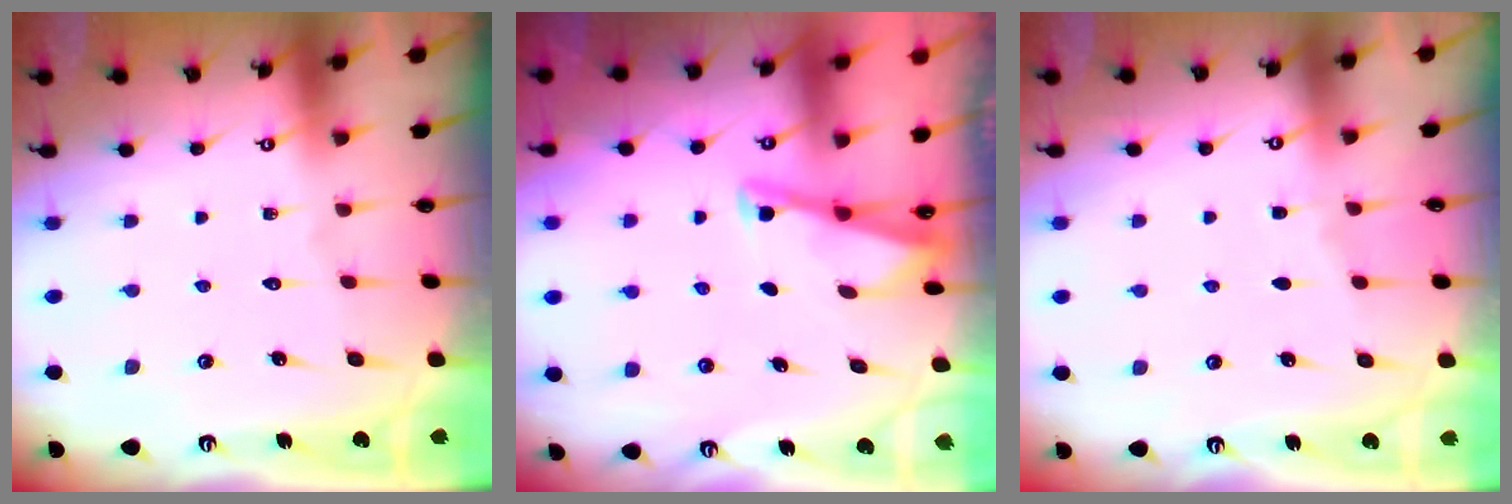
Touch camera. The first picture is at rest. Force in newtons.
{"total": 2.8, "press": 2.7, "slide": 0.3}
{"total": 2.8, "press": 2.8, "slide": 0.4}